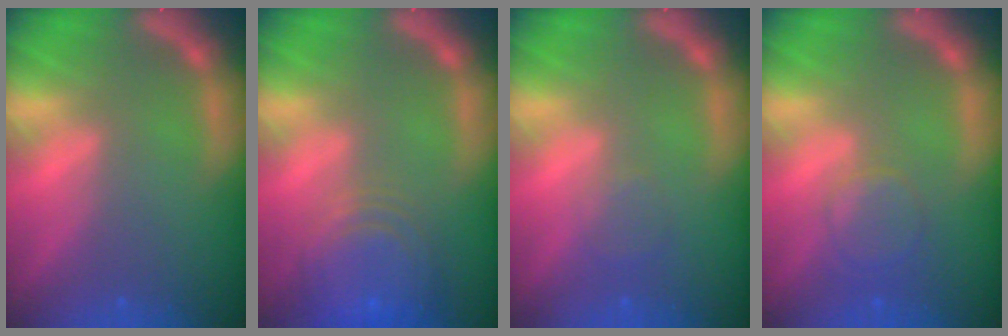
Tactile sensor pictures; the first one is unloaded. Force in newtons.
{"total": 8.5}
{"total": 1.5}
{"total": 3.5}